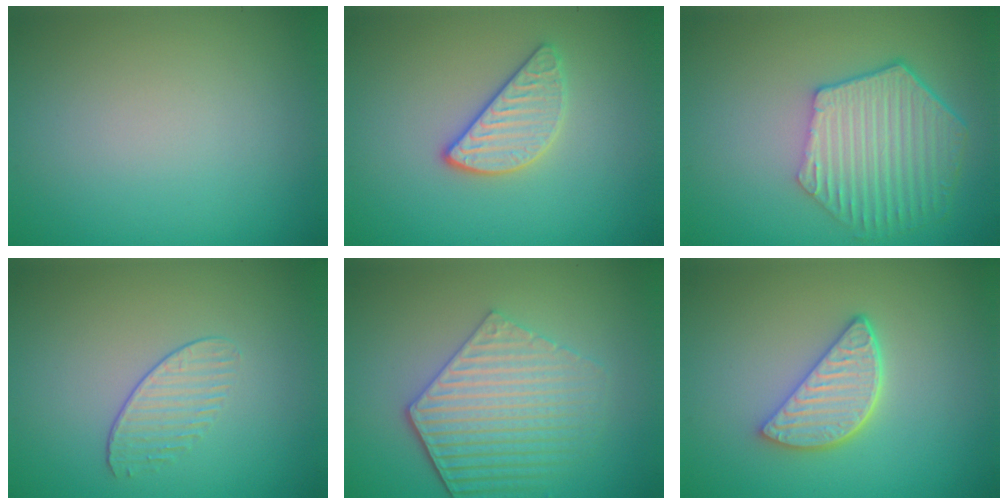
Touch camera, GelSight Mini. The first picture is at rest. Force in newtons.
{"total": 2.8, "press": 2.7, "slide": 0.9}
{"total": 6.6, "press": 5.1, "slide": 4.2}
{"total": 1.3, "press": 0.7, "slide": 1.1}
{"total": 5.5, "press": 4.4, "slide": 3.2}
{"total": 4.0, "press": 3.2, "slide": 2.4}